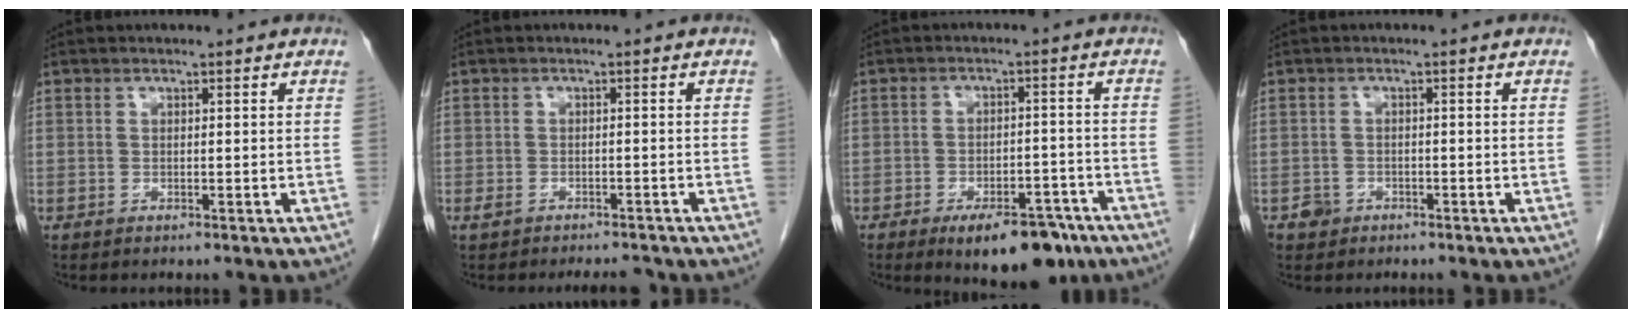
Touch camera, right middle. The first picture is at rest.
{"total": 3.7, "force": [-3.2, 1.2, 1.6], "torque": [-0.028, 0.002, -0.045]}
{"total": 10.5, "force": [-7.2, 4.1, 6.5], "torque": [-0.081, 0.000, -0.103]}
{"total": 1.8, "force": [-1.1, 1.4, 0.2], "torque": [-0.005, 0.007, -0.018]}